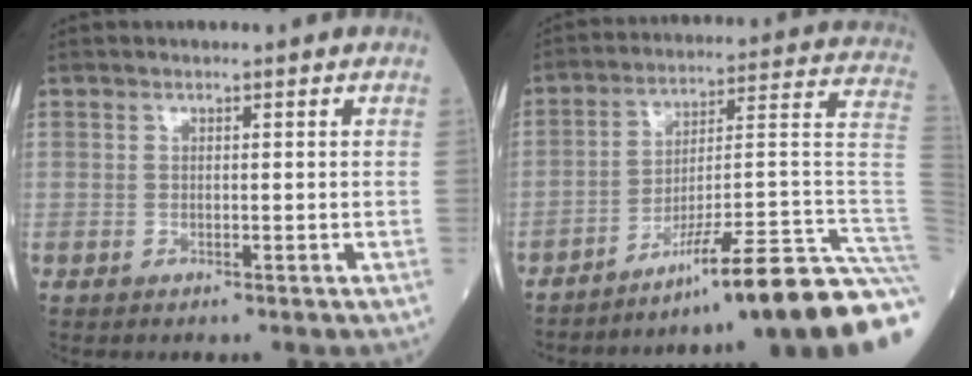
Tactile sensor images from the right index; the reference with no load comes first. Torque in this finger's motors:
{"motor_torque": [-0.24, -0.81, 0.36, 0.06]}